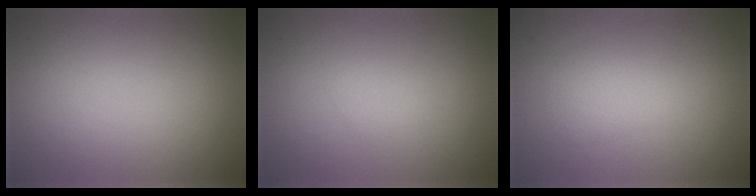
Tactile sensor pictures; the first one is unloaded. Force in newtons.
{"total": 0.8, "press": 0.8, "slide": 0.1}
{"total": 1.8, "press": 1.8, "slide": 0.1}